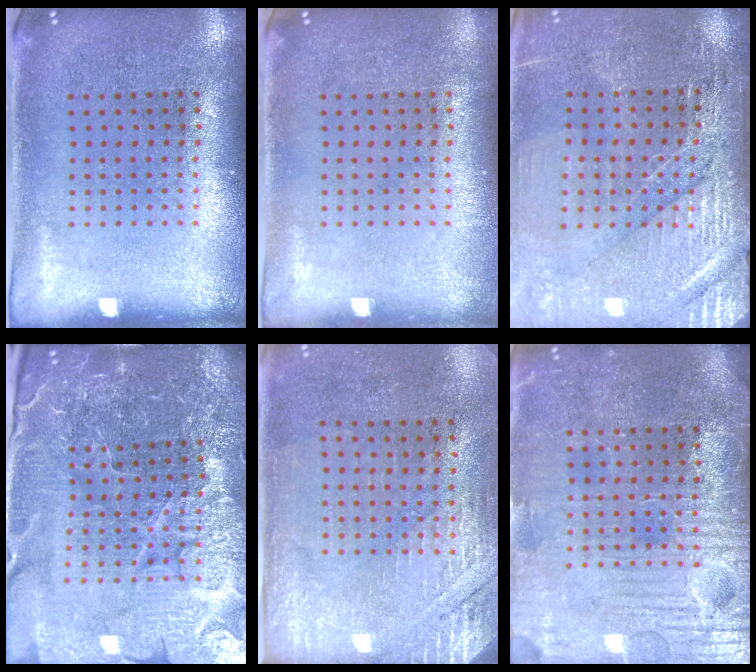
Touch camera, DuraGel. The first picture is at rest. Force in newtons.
{"total": 0.0}
{"total": 3.2, "press": 3.2, "slide": 0.2}
{"total": 5.6, "press": 5.2, "slide": 2.1}
{"total": 2.8, "press": 2.5, "slide": 1.3}
{"total": 4.0, "press": 3.8, "slide": 1.2}